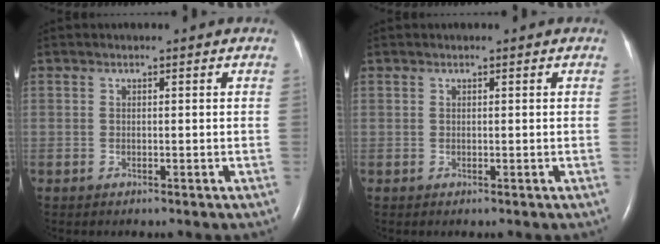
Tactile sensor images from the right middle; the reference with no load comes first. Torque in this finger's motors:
{"motor_torque": [0.08, 0.11, 0.04, 0.01]}